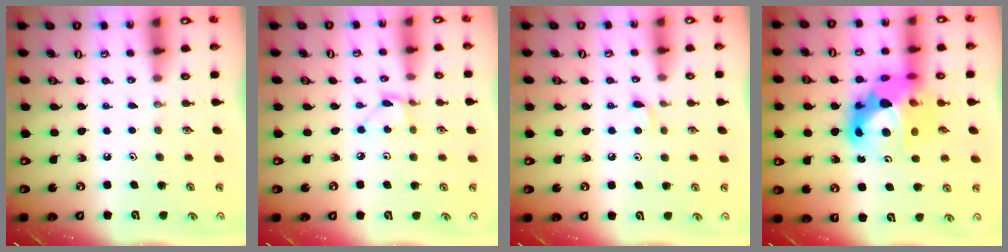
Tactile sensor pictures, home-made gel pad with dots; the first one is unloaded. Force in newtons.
{"total": 2.2, "press": 2.2, "slide": 0.1}
{"total": 4.5, "press": 4.5, "slide": 0.7}
{"total": 16.4, "press": 16.3, "slide": 1.6}